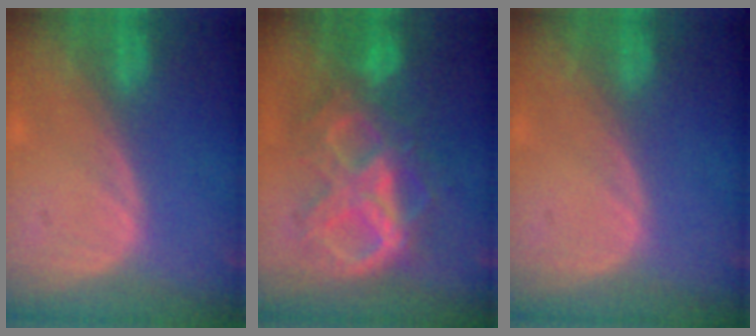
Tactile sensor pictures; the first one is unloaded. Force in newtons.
{"total": 10.5, "press": 10.5, "slide": 1.2}
{"total": 0.0}